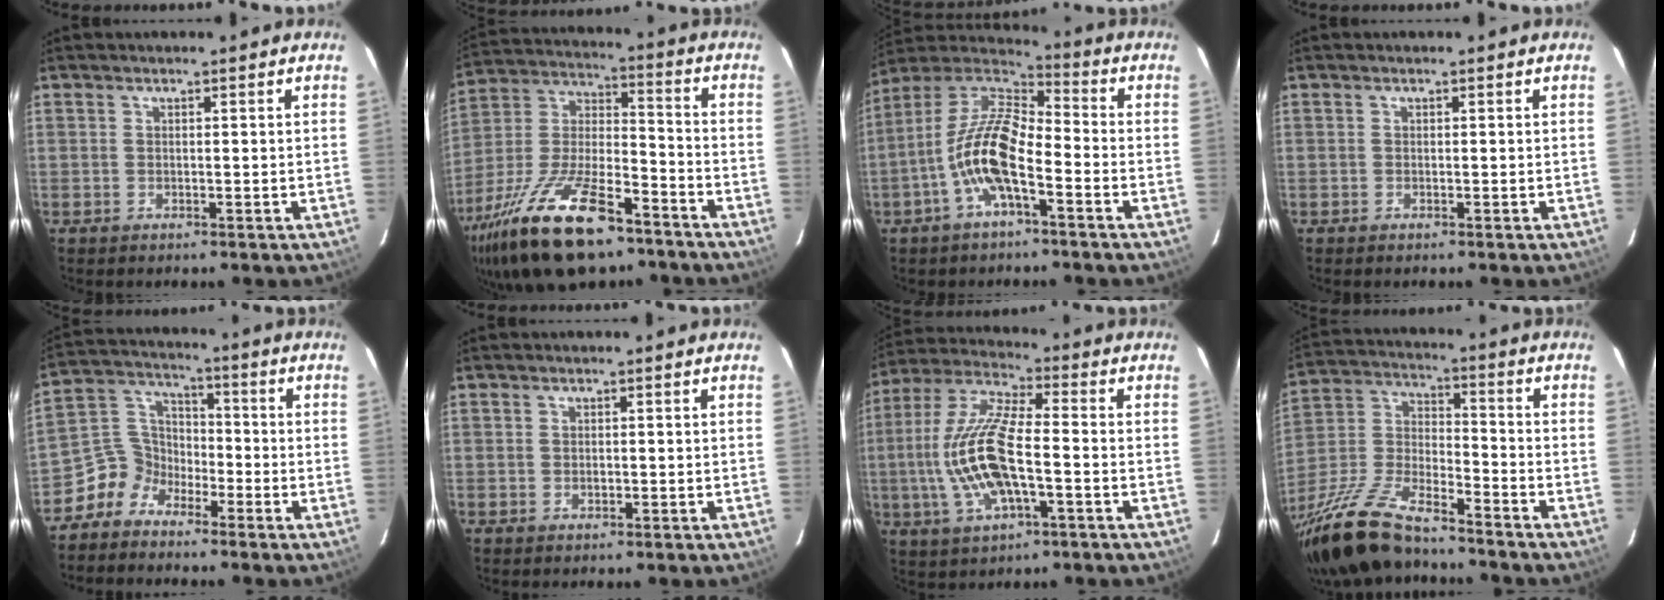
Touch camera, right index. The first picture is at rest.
{"total": 24.4, "force": [-15.7, 9.2, 16.3], "torque": [-0.331, -0.023, -0.269]}
{"total": 13.2, "force": [-4.9, 4.6, 11.3], "torque": [-0.233, 0.006, -0.103]}
{"total": 0.0}
{"total": 6.7, "force": [-4.8, 4.6, 0.8], "torque": [-0.026, 0.040, -0.115]}
{"total": 1.0, "force": [0.0, 0.9, 0.6], "torque": [-0.009, 0.001, 0.000]}
{"total": 15.9, "force": [-2.9, 5.3, 14.7], "torque": [-0.305, -0.001, -0.056]}
{"total": 20.4, "force": [-15.8, 6.2, 11.4], "torque": [-0.253, -0.025, -0.292]}